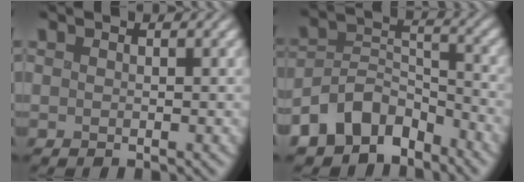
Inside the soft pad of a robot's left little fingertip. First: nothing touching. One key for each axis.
{"total": 7.4, "fx": -5.7, "fy": 3.9, "fz": 2.6, "tx": -0.032, "ty": -0.001, "tz": -0.116}